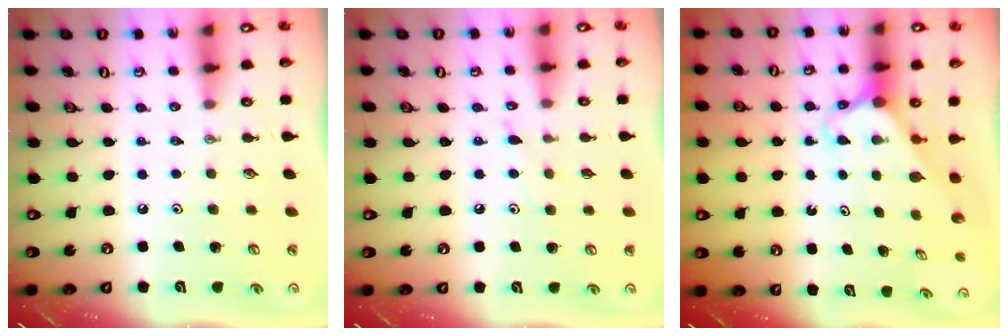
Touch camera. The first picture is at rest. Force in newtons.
{"total": 7.2, "press": 7.1, "slide": 0.5}
{"total": 2.3, "press": 2.3, "slide": 0.2}